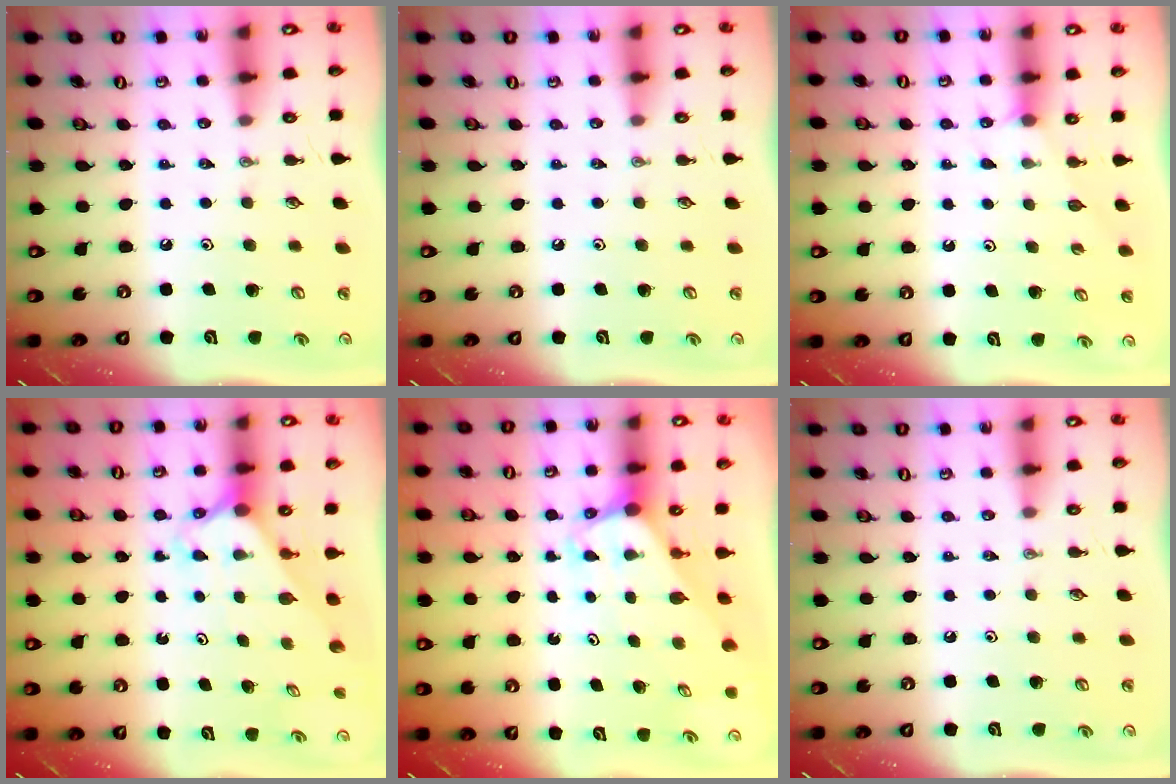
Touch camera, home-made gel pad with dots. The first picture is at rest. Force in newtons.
{"total": 0.0}
{"total": 3.2, "press": 3.1, "slide": 0.4}
{"total": 2.2, "press": 2.2, "slide": 0.2}
{"total": 3.0, "press": 3.0, "slide": 0.0}
{"total": 0.0}